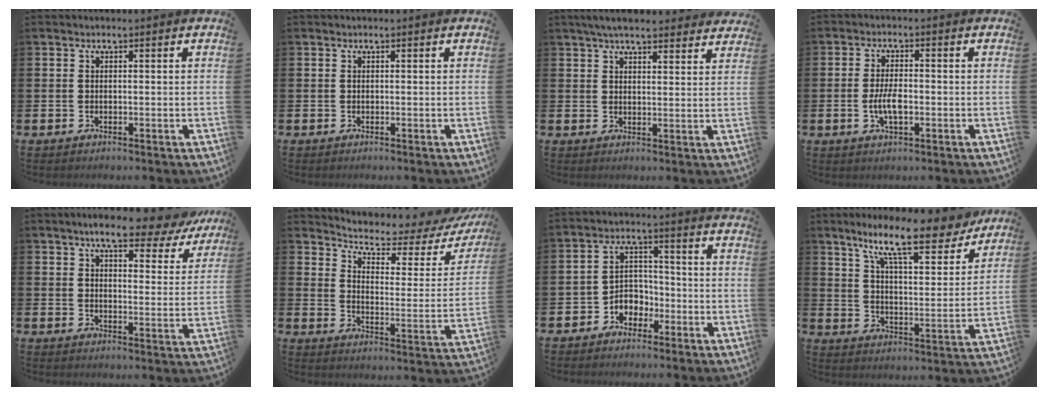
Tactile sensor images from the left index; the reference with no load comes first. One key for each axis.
{"total": 0.0}
{"total": 5.2, "fx": 4.8, "fy": 0.9, "fz": 1.7, "tx": -0.039, "ty": -0.015, "tz": 0.087}
{"total": 4.1, "fx": -0.8, "fy": 1.7, "fz": 3.6, "tx": -0.072, "ty": 0.002, "tz": -0.016}
{"total": 7.9, "fx": 7.1, "fy": 1.6, "fz": 3.1, "tx": -0.064, "ty": -0.036, "tz": 0.121}
{"total": 5.3, "fx": 4.7, "fy": 1.4, "fz": 2.0, "tx": -0.061, "ty": -0.039, "tz": 0.071}
{"total": 3.4, "fx": -2.1, "fy": 2.7, "fz": 0.5, "tx": -0.031, "ty": 0.004, "tz": -0.048}
{"total": 11.9, "fx": 9.6, "fy": 2.2, "fz": 6.7, "tx": -0.132, "ty": -0.051, "tz": 0.159}